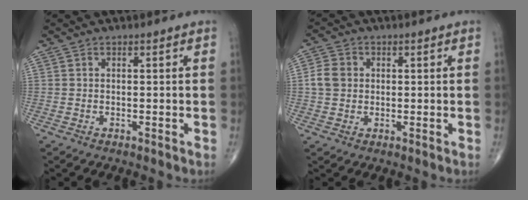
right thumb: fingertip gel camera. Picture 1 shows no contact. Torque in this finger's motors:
{"motor_torque": [-0.18, 0.22, 0.08, -0.12, 0.08]}